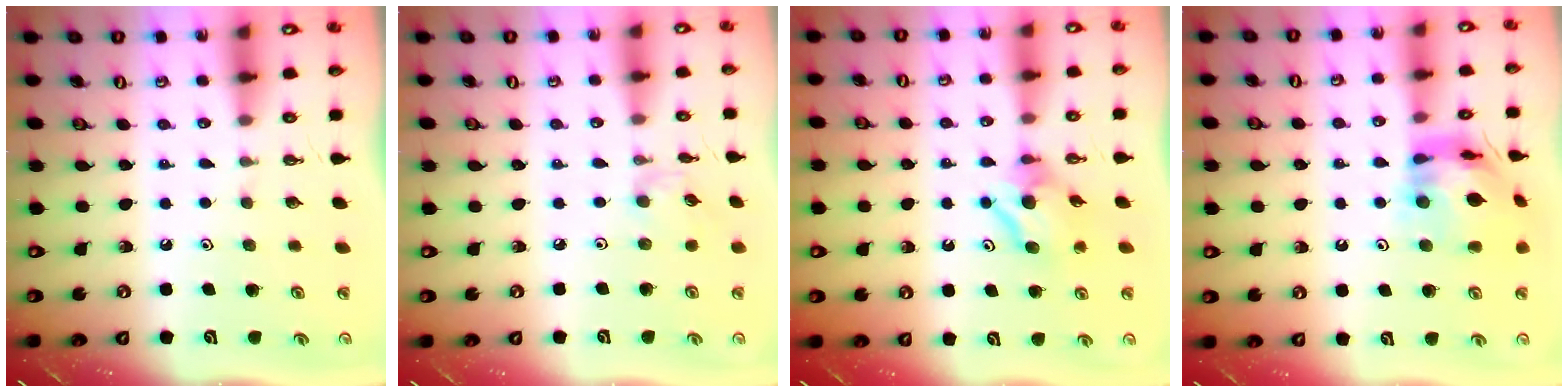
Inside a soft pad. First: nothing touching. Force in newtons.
{"total": 1.5, "press": 1.4, "slide": 0.4}
{"total": 7.8, "press": 7.8, "slide": 0.7}
{"total": 14.0, "press": 13.9, "slide": 2.0}